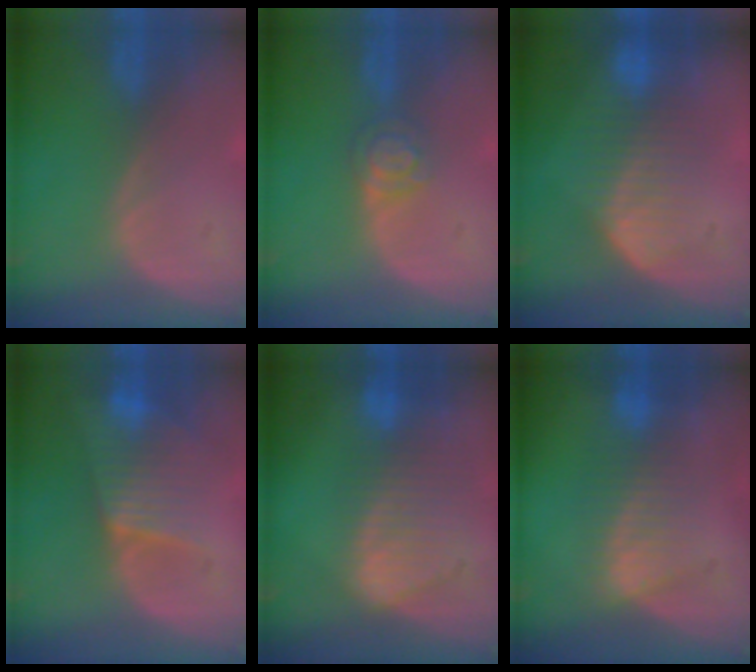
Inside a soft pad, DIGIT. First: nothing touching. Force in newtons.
{"total": 3.9, "press": 3.6, "slide": 1.5}
{"total": 7.7, "press": 7.4, "slide": 2.2}
{"total": 6.9, "press": 6.7, "slide": 1.7}
{"total": 9.6, "press": 8.3, "slide": 4.8}
{"total": 6.6, "press": 6.5, "slide": 0.9}